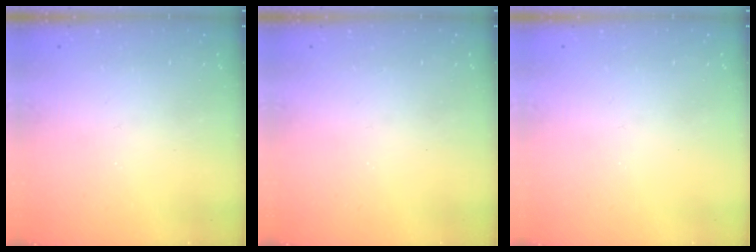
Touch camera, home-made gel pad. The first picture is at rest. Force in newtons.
{"total": 0.0}
{"total": 0.0}